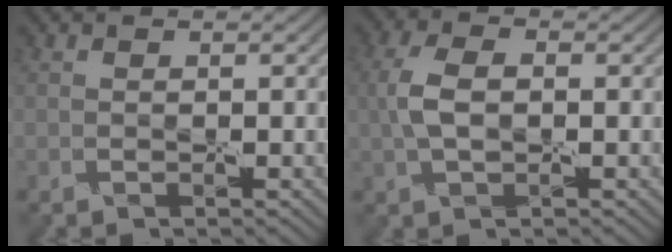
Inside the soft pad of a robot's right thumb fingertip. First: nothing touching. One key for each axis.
{"total": 4.0, "fx": -0.1, "fy": 2.1, "fz": 3.5, "tx": -0.085, "ty": 0.011, "tz": -0.006}